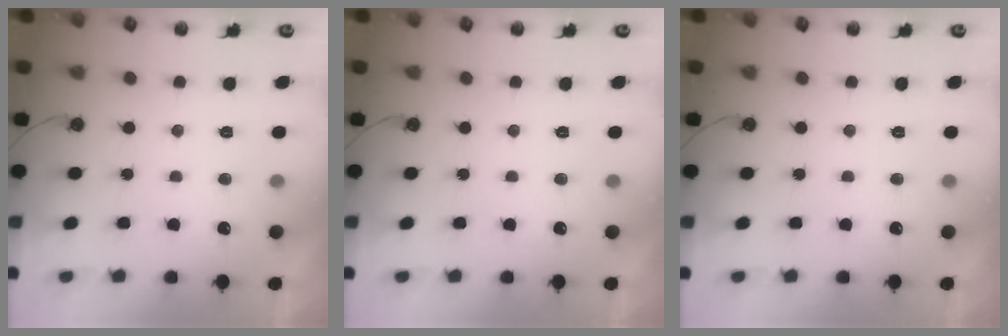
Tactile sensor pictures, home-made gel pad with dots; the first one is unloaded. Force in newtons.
{"total": 0.0}
{"total": 0.0}